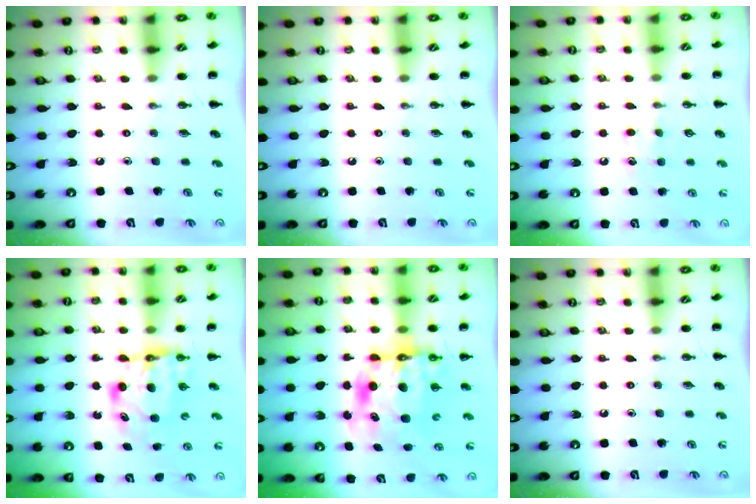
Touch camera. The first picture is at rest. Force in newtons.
{"total": 0.0}
{"total": 4.9, "press": 4.6, "slide": 1.5}
{"total": 6.4, "press": 6.3, "slide": 0.7}
{"total": 11.9, "press": 11.6, "slide": 2.4}
{"total": 0.0}